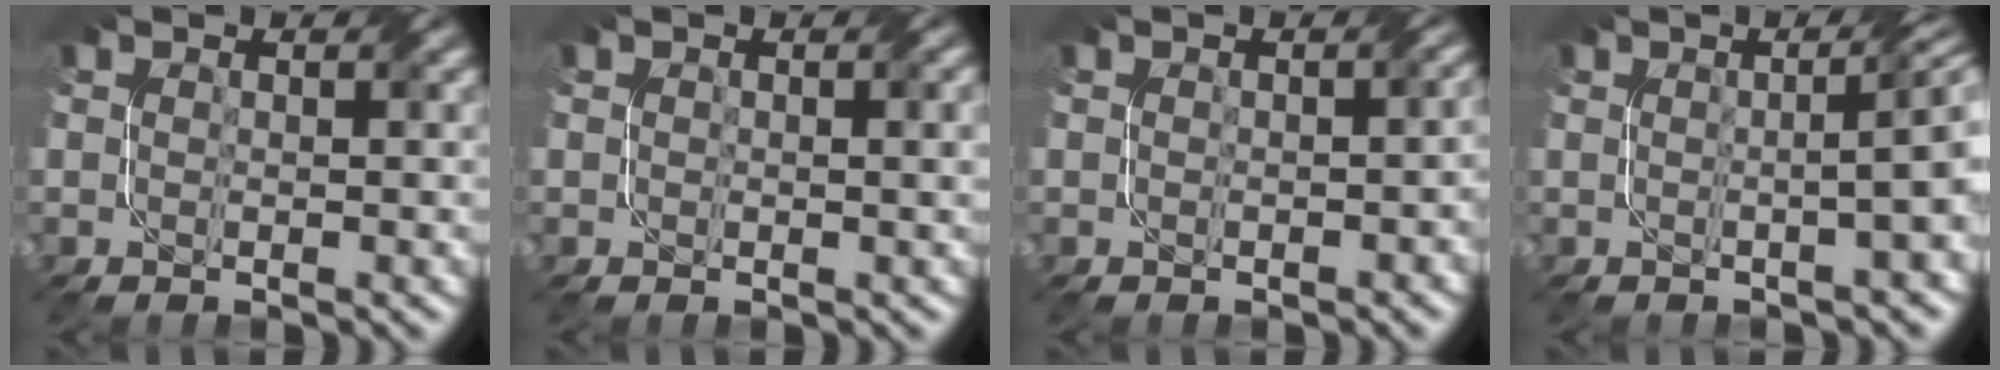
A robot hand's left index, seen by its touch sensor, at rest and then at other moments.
{"total": 1.5, "force": [0.5, 0.6, 1.3], "torque": [-0.015, 0.003, 0.009]}
{"total": 1.6, "force": [-0.2, 0.8, 1.3], "torque": [-0.014, -0.001, -0.001]}
{"total": 5.0, "force": [0.4, 1.7, 4.6], "torque": [-0.024, 0.023, -0.003]}